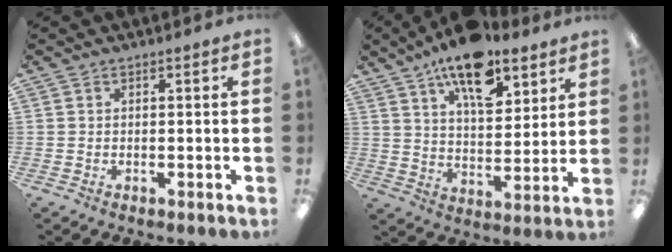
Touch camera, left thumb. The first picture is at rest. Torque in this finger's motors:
{"motor_torque": [0.72, 0.44, 1.75, -1.02, 0.14]}